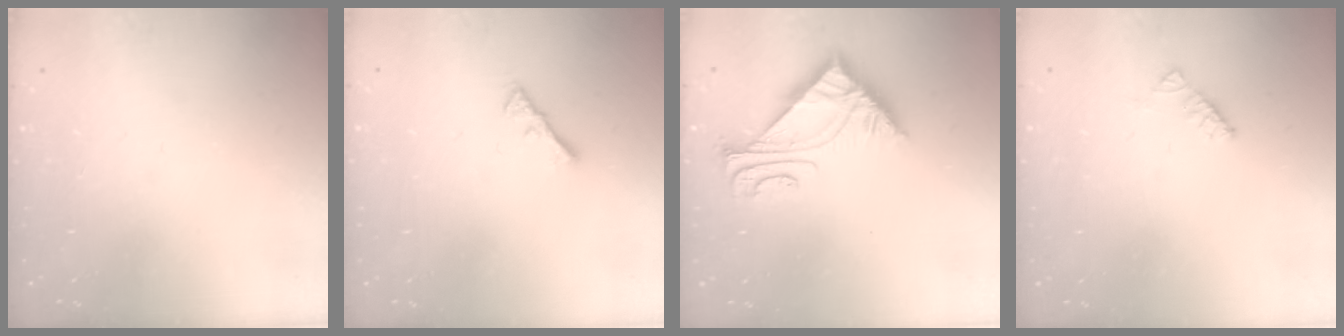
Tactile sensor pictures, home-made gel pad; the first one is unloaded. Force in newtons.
{"total": 2.3, "press": 2.2, "slide": 0.4}
{"total": 5.2, "press": 5.1, "slide": 0.7}
{"total": 2.9, "press": 2.9, "slide": 0.5}